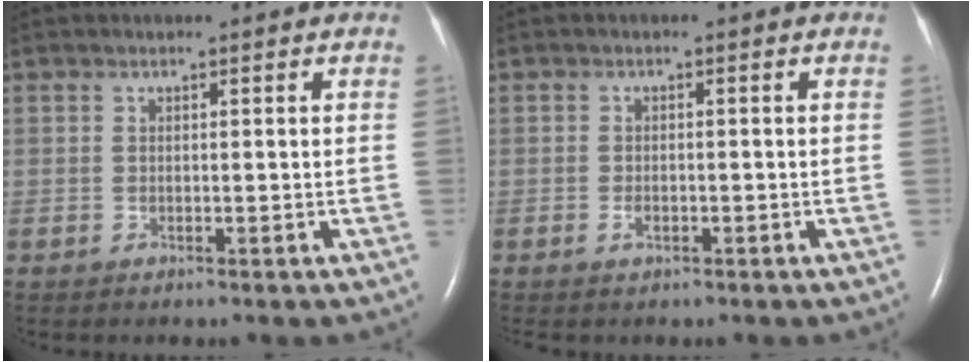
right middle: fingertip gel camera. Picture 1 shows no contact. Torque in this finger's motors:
{"motor_torque": [0.20, -0.29, 0.00, 0.02]}